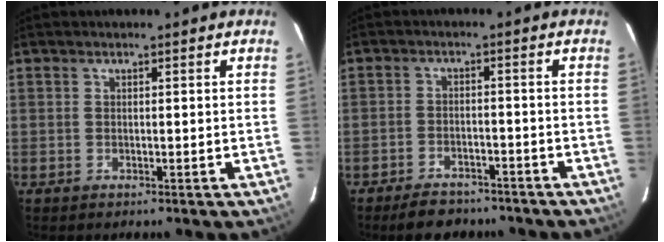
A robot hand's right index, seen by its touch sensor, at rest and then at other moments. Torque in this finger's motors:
{"motor_torque": [0.58, -0.57, 0.26, 0.04]}